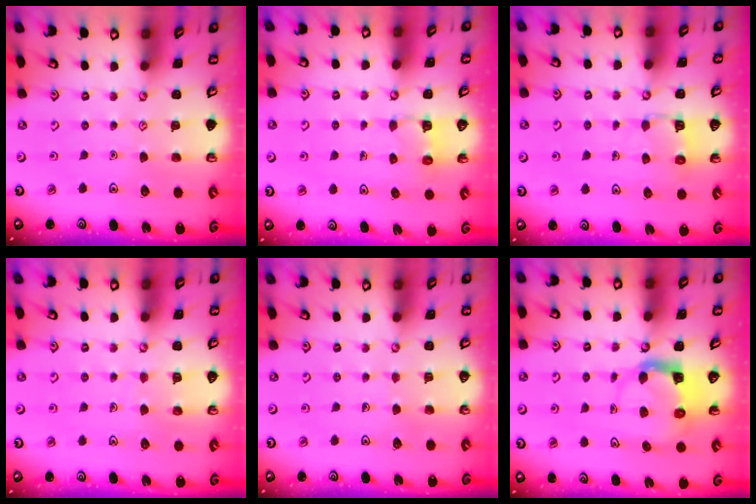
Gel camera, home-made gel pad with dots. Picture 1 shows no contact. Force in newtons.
{"total": 3.1, "press": 3.1, "slide": 0.2}
{"total": 4.8, "press": 4.8, "slide": 0.4}
{"total": 4.3, "press": 4.2, "slide": 0.4}
{"total": 3.2, "press": 3.2, "slide": 0.2}
{"total": 3.6, "press": 3.6, "slide": 0.6}